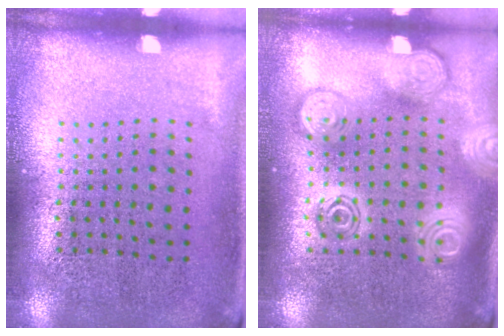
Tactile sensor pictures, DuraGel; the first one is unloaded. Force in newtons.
{"total": 2.8, "press": 2.8, "slide": 0.4}